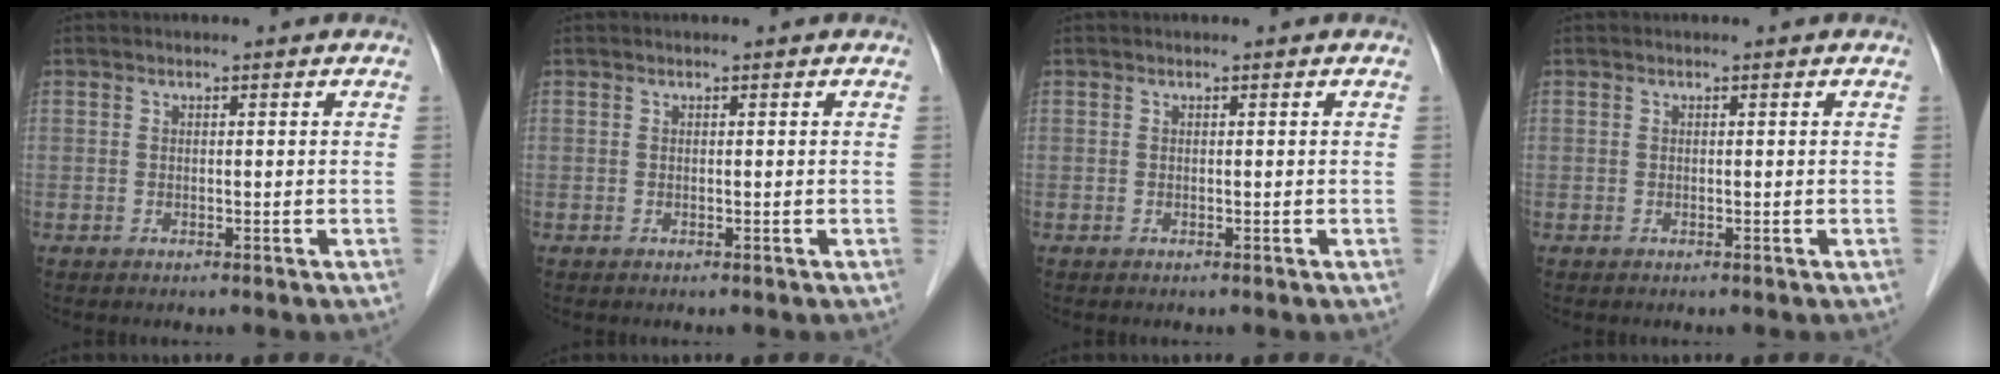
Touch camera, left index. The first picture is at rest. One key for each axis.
{"total": 0.0}
{"total": 0.0}
{"total": 0.0}